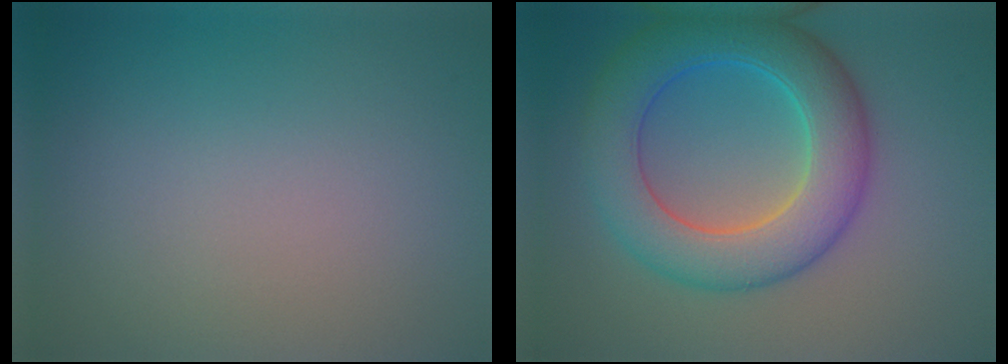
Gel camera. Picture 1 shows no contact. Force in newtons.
{"total": 8.3, "press": 8.3, "slide": 0.2}